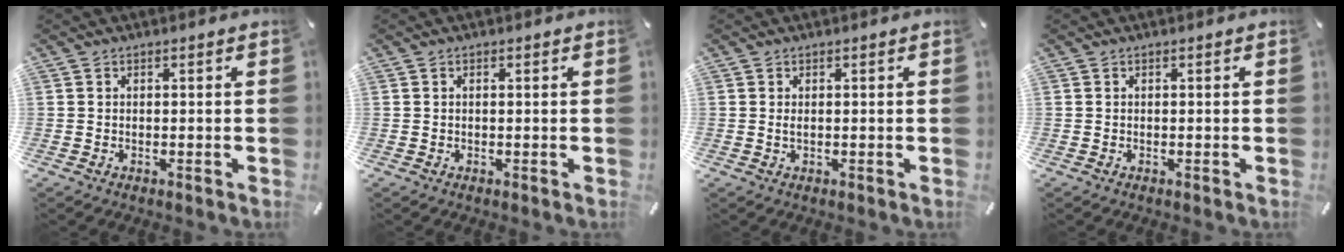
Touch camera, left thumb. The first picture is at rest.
{"total": 0.0}
{"total": 0.6, "force": [0.1, 0.3, 0.5], "torque": [-0.011, 0.002, 0.001]}
{"total": 0.0}